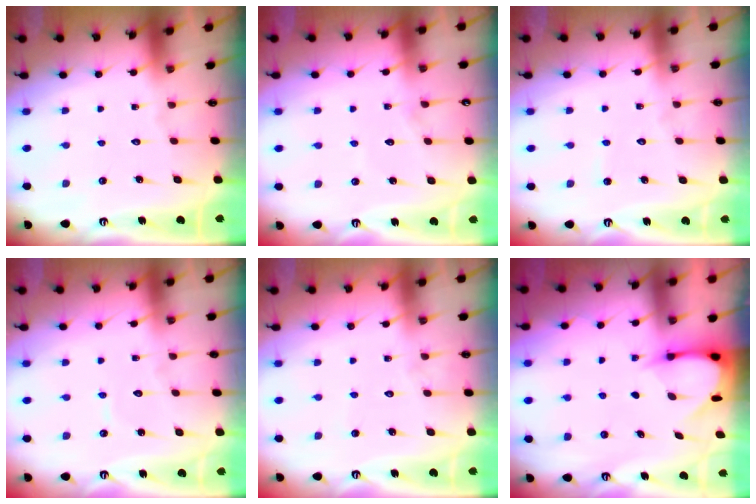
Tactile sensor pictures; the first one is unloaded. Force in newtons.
{"total": 5.4, "press": 5.4, "slide": 0.5}
{"total": 3.0, "press": 3.0, "slide": 0.4}
{"total": 4.3, "press": 4.3, "slide": 0.5}
{"total": 3.0, "press": 3.0, "slide": 0.3}
{"total": 3.8, "press": 3.8, "slide": 0.3}